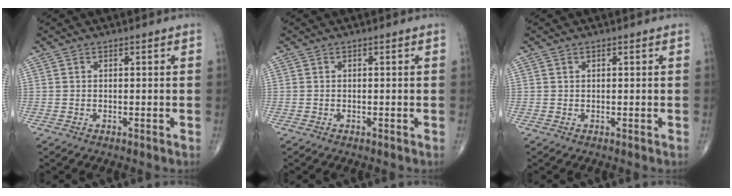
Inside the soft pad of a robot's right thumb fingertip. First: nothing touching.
{"total": 0.0}
{"total": 0.0}